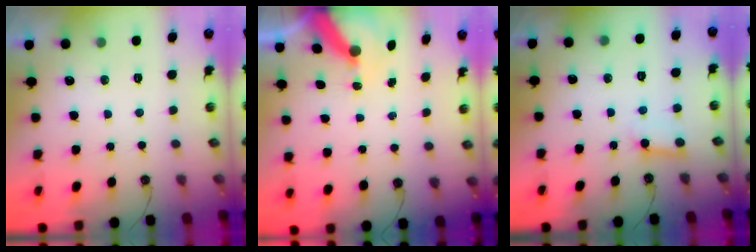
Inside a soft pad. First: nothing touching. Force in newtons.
{"total": 8.1, "press": 8.1, "slide": 1.1}
{"total": 3.9, "press": 3.9, "slide": 0.2}